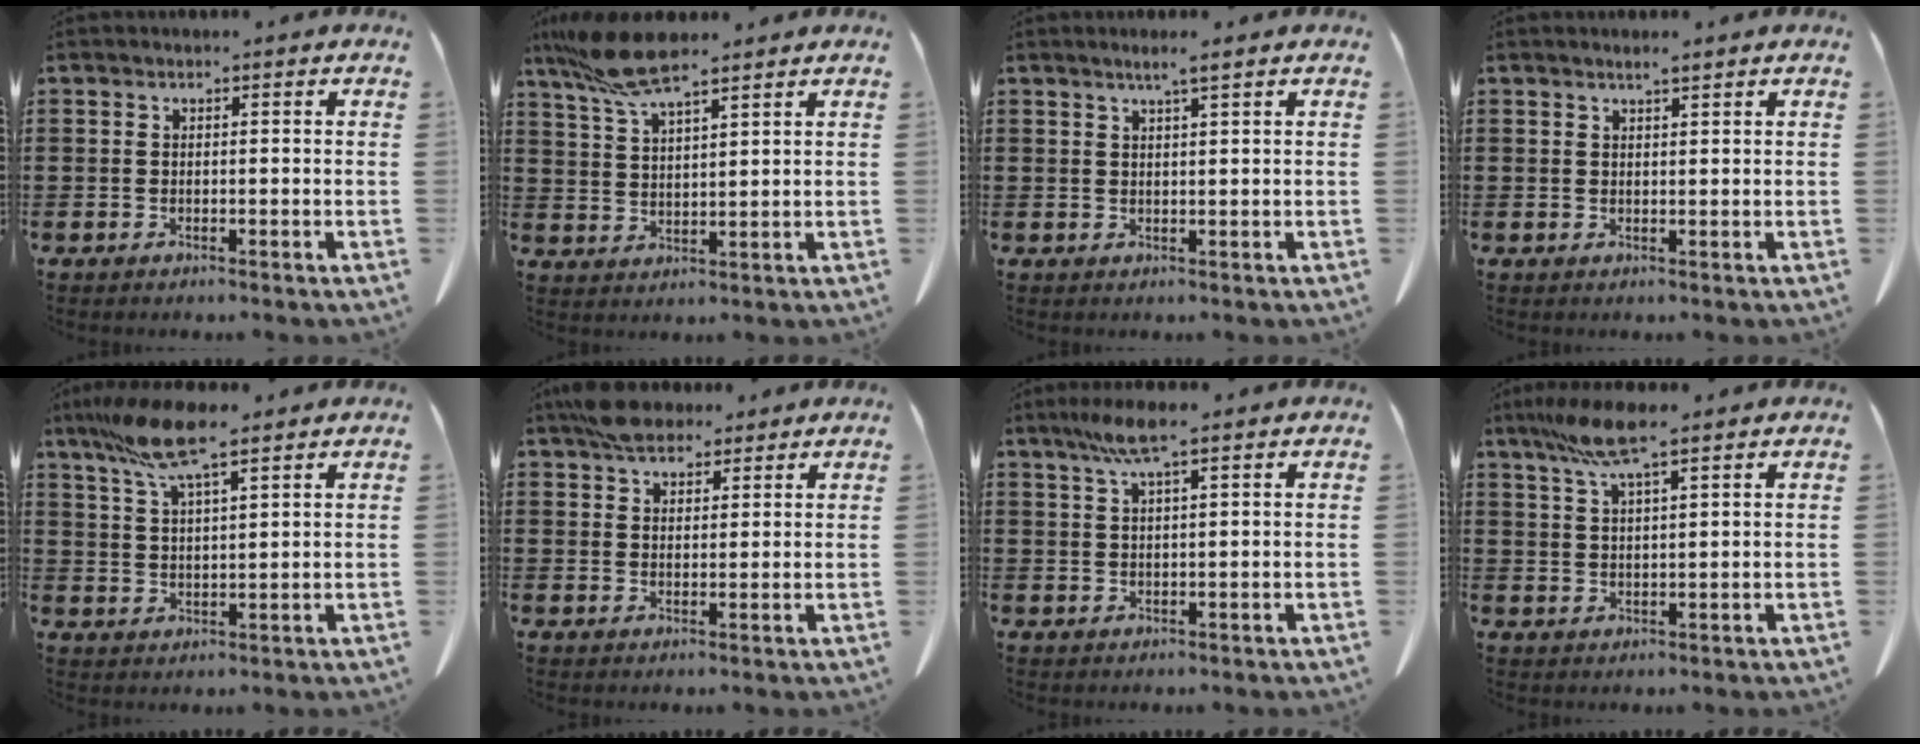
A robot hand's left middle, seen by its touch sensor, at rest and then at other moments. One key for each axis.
{"total": 8.1, "fx": 6.3, "fy": 1.4, "fz": 5.0, "tx": -0.121, "ty": -0.012, "tz": 0.114}
{"total": 1.9, "fx": 1.4, "fy": -0.3, "fz": 1.3, "tx": -0.025, "ty": -0.002, "tz": 0.026}
{"total": 1.5, "fx": 1.3, "fy": 0.0, "fz": 0.8, "tx": -0.017, "ty": -0.002, "tz": 0.024}
{"total": 9.3, "fx": 6.6, "fy": 1.4, "fz": 6.4, "tx": -0.141, "ty": -0.009, "tz": 0.119}
{"total": 5.6, "fx": 4.7, "fy": 2.3, "fz": 2.0, "tx": -0.043, "ty": -0.008, "tz": 0.090}
{"total": 5.1, "fx": 3.2, "fy": 0.5, "fz": 4.0, "tx": -0.085, "ty": 0.004, "tz": 0.055}
{"total": 7.4, "fx": 5.2, "fy": 0.8, "fz": 5.3, "tx": -0.116, "ty": -0.004, "tz": 0.093}